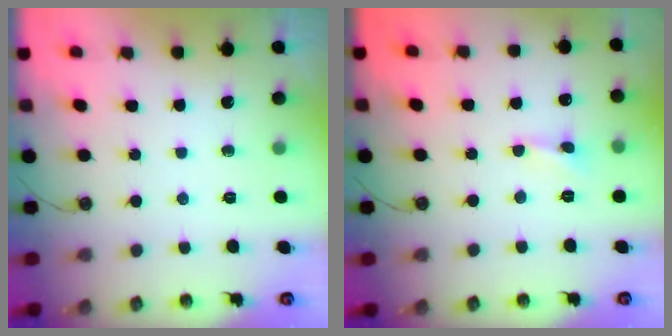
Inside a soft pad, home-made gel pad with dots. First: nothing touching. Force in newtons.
{"total": 1.7, "press": 1.6, "slide": 0.5}